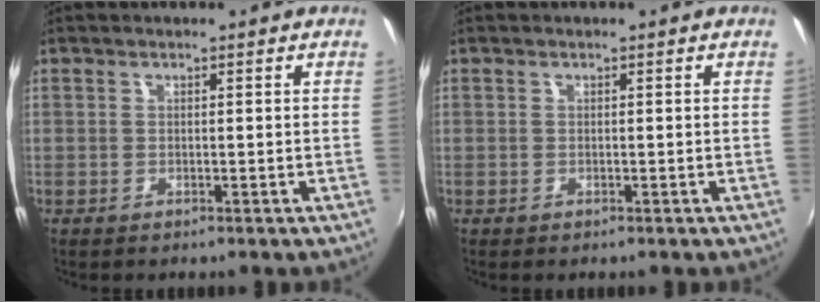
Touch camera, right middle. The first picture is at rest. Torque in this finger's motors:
{"motor_torque": [0.81, -1.33, -0.03, -0.01]}